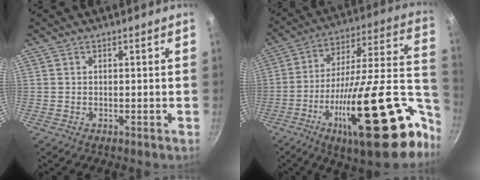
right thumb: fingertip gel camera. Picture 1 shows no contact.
{"total": 34.3, "force": [-13.1, 11.1, 29.7], "torque": [-0.401, 0.052, -0.203]}